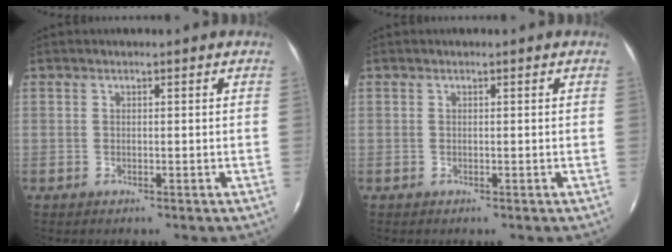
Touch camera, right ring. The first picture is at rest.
{"total": 0.0}